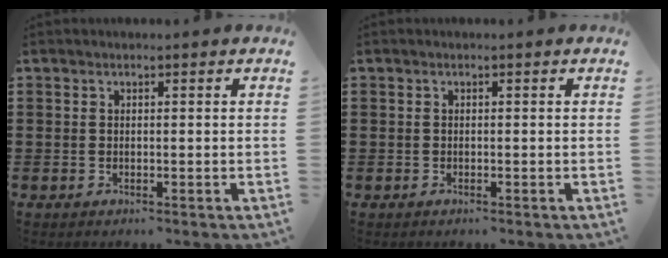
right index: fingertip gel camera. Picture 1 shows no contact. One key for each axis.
{"total": 0.0}